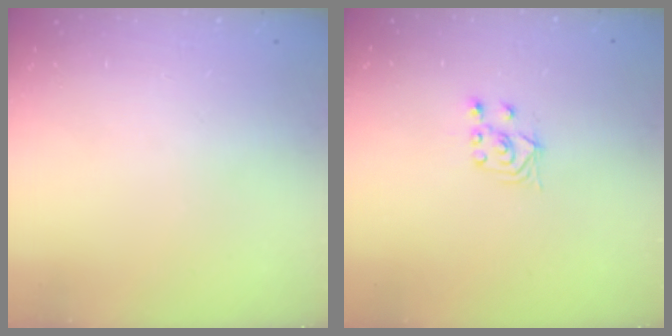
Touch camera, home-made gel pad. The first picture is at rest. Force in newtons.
{"total": 3.0, "press": 2.8, "slide": 0.9}